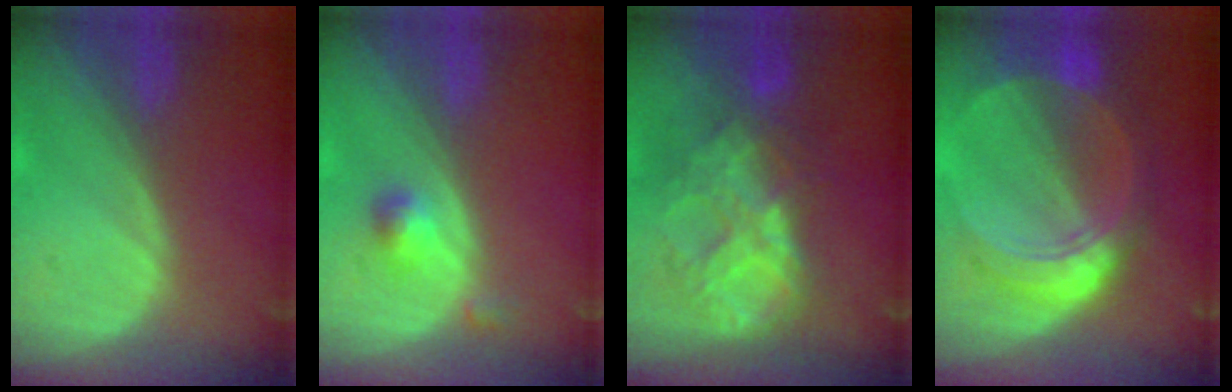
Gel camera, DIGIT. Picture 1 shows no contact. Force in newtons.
{"total": 2.6, "press": 2.4, "slide": 1.1}
{"total": 9.1, "press": 7.8, "slide": 4.7}
{"total": 8.5, "press": 8.5, "slide": 0.6}